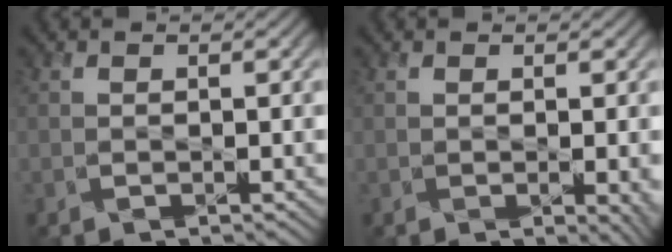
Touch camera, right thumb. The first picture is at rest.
{"total": 3.2, "force": [-0.7, 1.1, 3.0], "torque": [-0.035, -0.009, 0.002]}